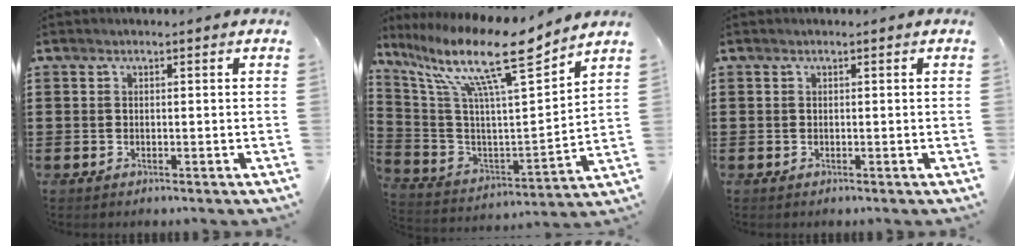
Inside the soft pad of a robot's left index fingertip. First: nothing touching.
{"total": 14.9, "force": [10.0, 2.2, 10.8], "torque": [-0.228, -0.053, 0.158]}
{"total": 0.0}